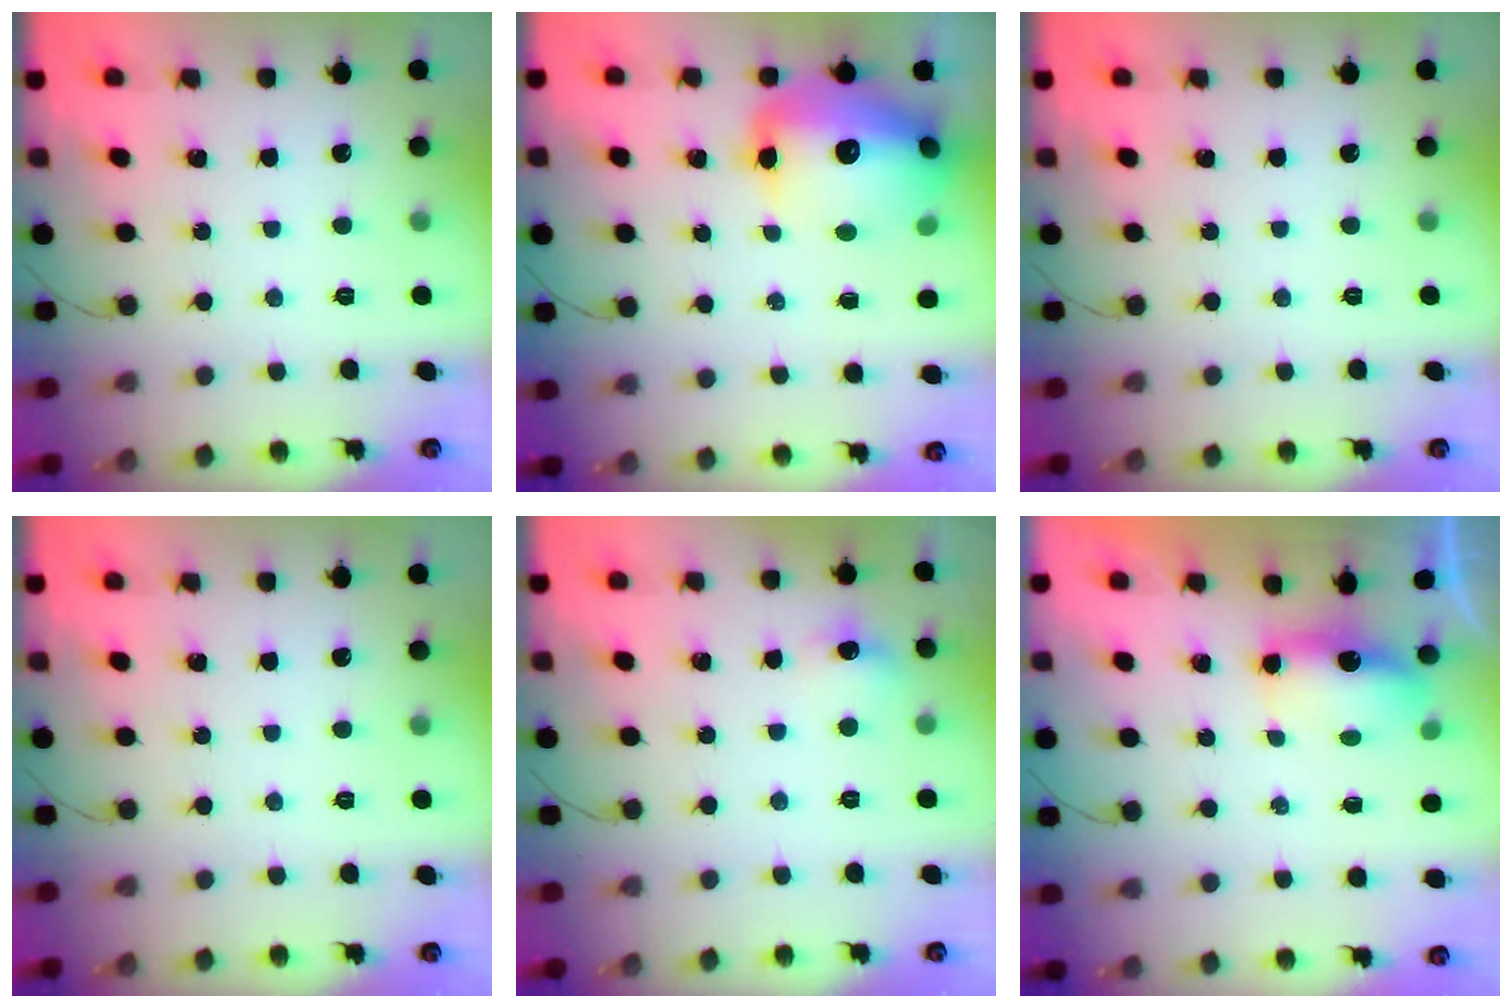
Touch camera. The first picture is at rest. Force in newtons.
{"total": 19.9, "press": 19.3, "slide": 4.8}
{"total": 0.0}
{"total": 0.0}
{"total": 7.0, "press": 6.8, "slide": 1.6}
{"total": 6.8, "press": 6.7, "slide": 0.8}